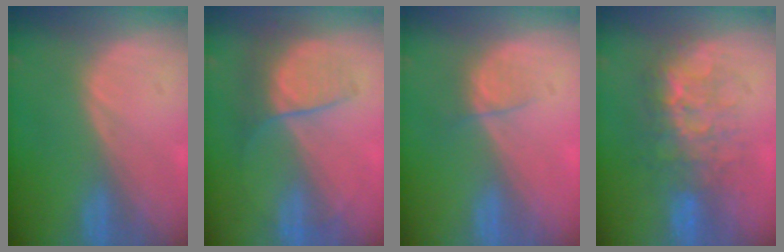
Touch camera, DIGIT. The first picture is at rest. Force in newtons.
{"total": 6.6, "press": 6.0, "slide": 2.8}
{"total": 2.2, "press": 2.0, "slide": 0.9}
{"total": 7.7, "press": 7.5, "slide": 1.4}